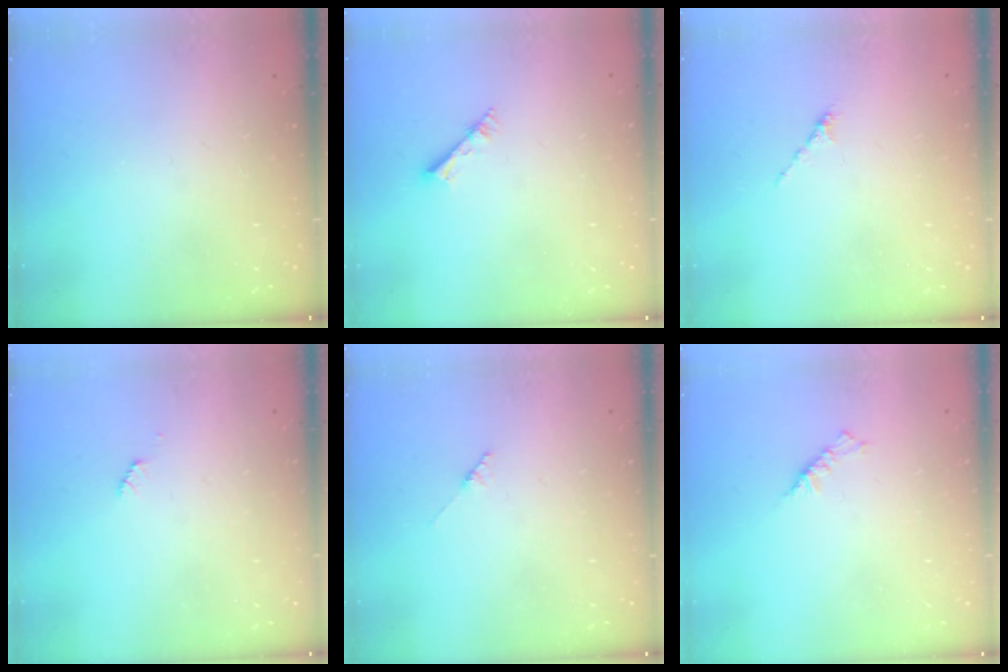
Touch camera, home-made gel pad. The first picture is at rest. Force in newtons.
{"total": 2.7, "press": 2.7, "slide": 0.3}
{"total": 0.0}
{"total": 2.5, "press": 2.5, "slide": 0.4}
{"total": 1.8, "press": 1.7, "slide": 0.3}
{"total": 3.2, "press": 3.1, "slide": 0.7}